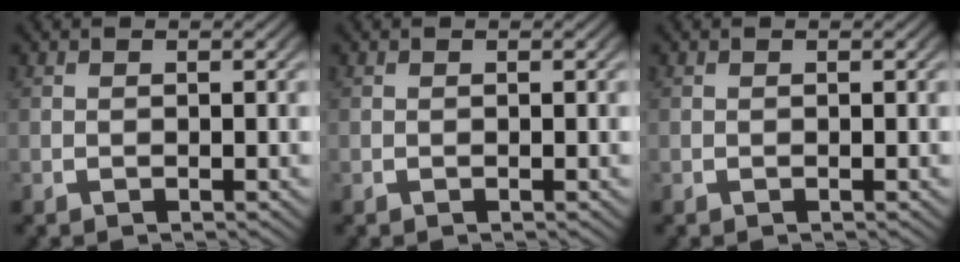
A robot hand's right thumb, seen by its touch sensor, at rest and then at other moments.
{"total": 0.0}
{"total": 0.0}